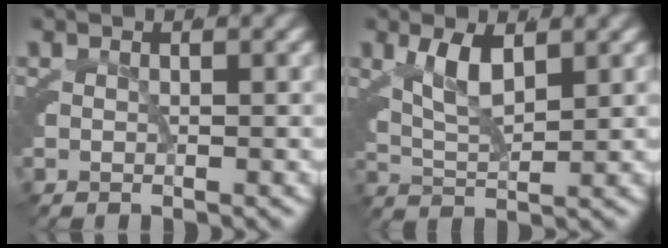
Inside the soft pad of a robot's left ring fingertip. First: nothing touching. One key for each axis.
{"total": 3.2, "fx": 1.0, "fy": 1.5, "fz": 2.6, "tx": -0.057, "ty": -0.009, "tz": 0.023}